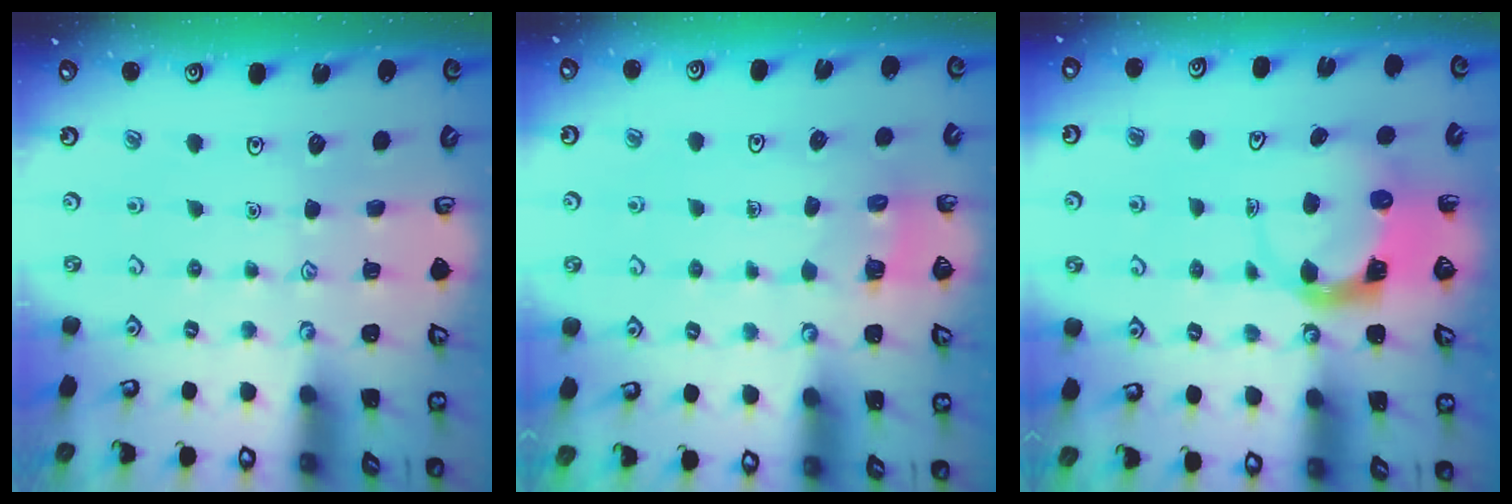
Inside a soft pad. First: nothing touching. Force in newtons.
{"total": 3.7, "press": 3.7, "slide": 0.2}
{"total": 3.8, "press": 3.8, "slide": 0.6}